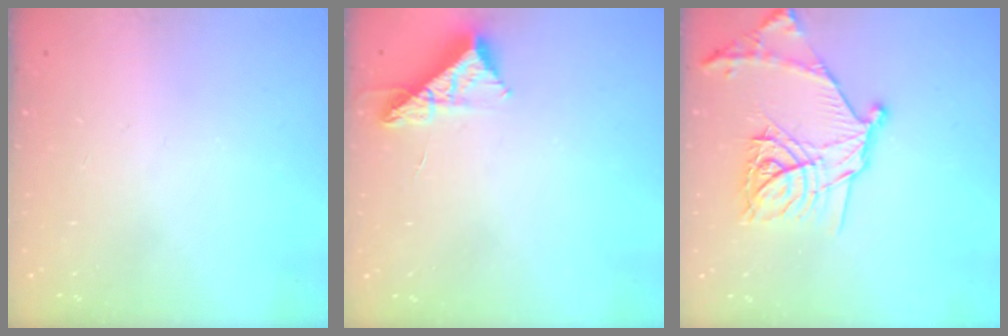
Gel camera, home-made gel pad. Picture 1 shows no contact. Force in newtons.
{"total": 8.9, "press": 8.9, "slide": 0.3}
{"total": 21.1, "press": 21.0, "slide": 1.2}